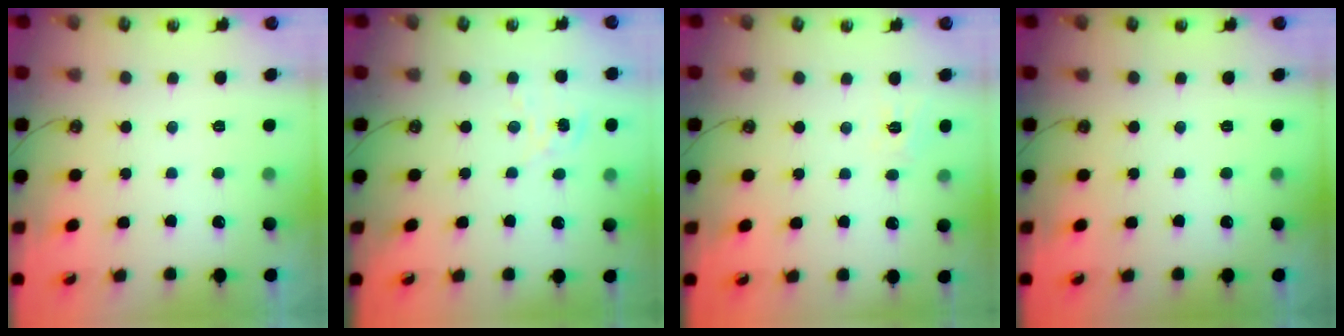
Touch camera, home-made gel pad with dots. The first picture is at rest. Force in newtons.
{"total": 2.5, "press": 2.5, "slide": 0.3}
{"total": 4.4, "press": 4.3, "slide": 0.7}
{"total": 0.0}